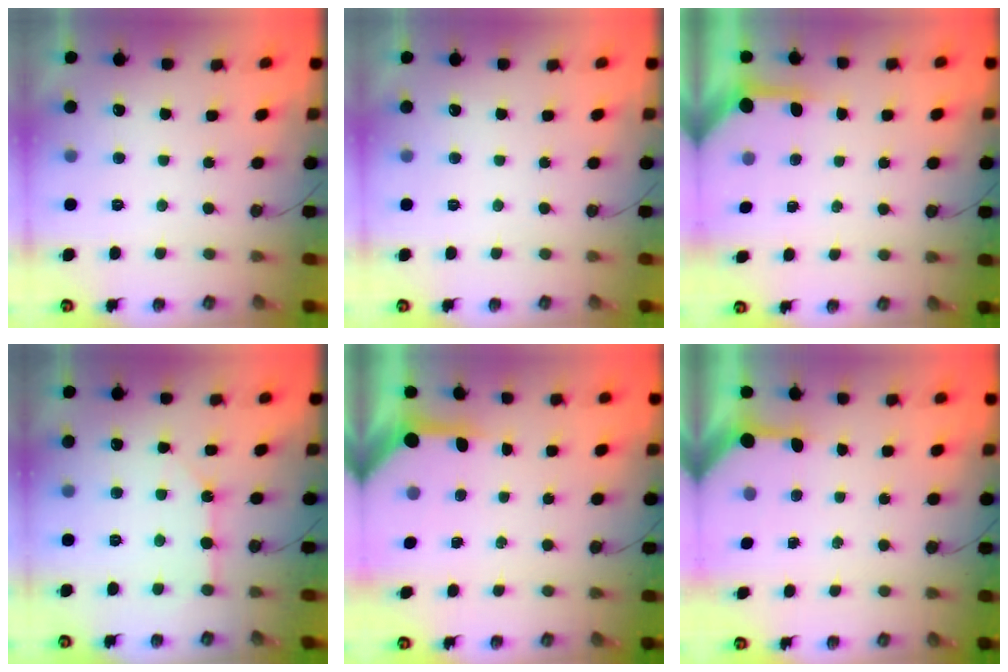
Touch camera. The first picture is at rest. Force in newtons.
{"total": 0.0}
{"total": 3.8, "press": 3.7, "slide": 0.5}
{"total": 3.5, "press": 3.5, "slide": 0.3}
{"total": 5.3, "press": 5.3, "slide": 0.5}
{"total": 3.3, "press": 3.3, "slide": 0.3}